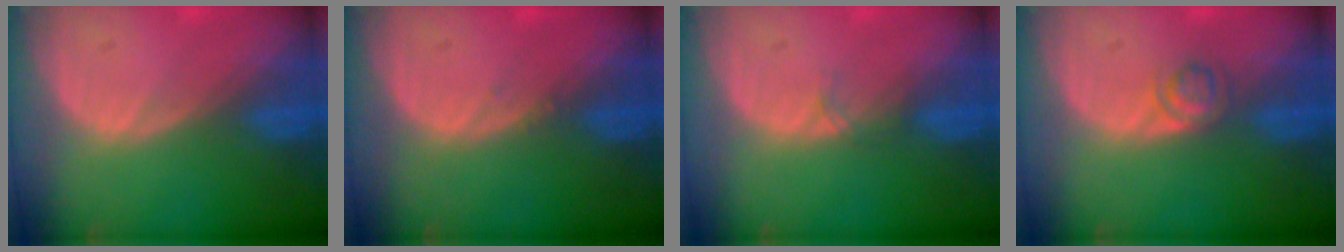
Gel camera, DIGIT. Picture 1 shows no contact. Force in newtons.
{"total": 0.5, "press": 0.5, "slide": 0.2}
{"total": 0.9, "press": 0.8, "slide": 0.2}
{"total": 2.7, "press": 2.7, "slide": 0.2}